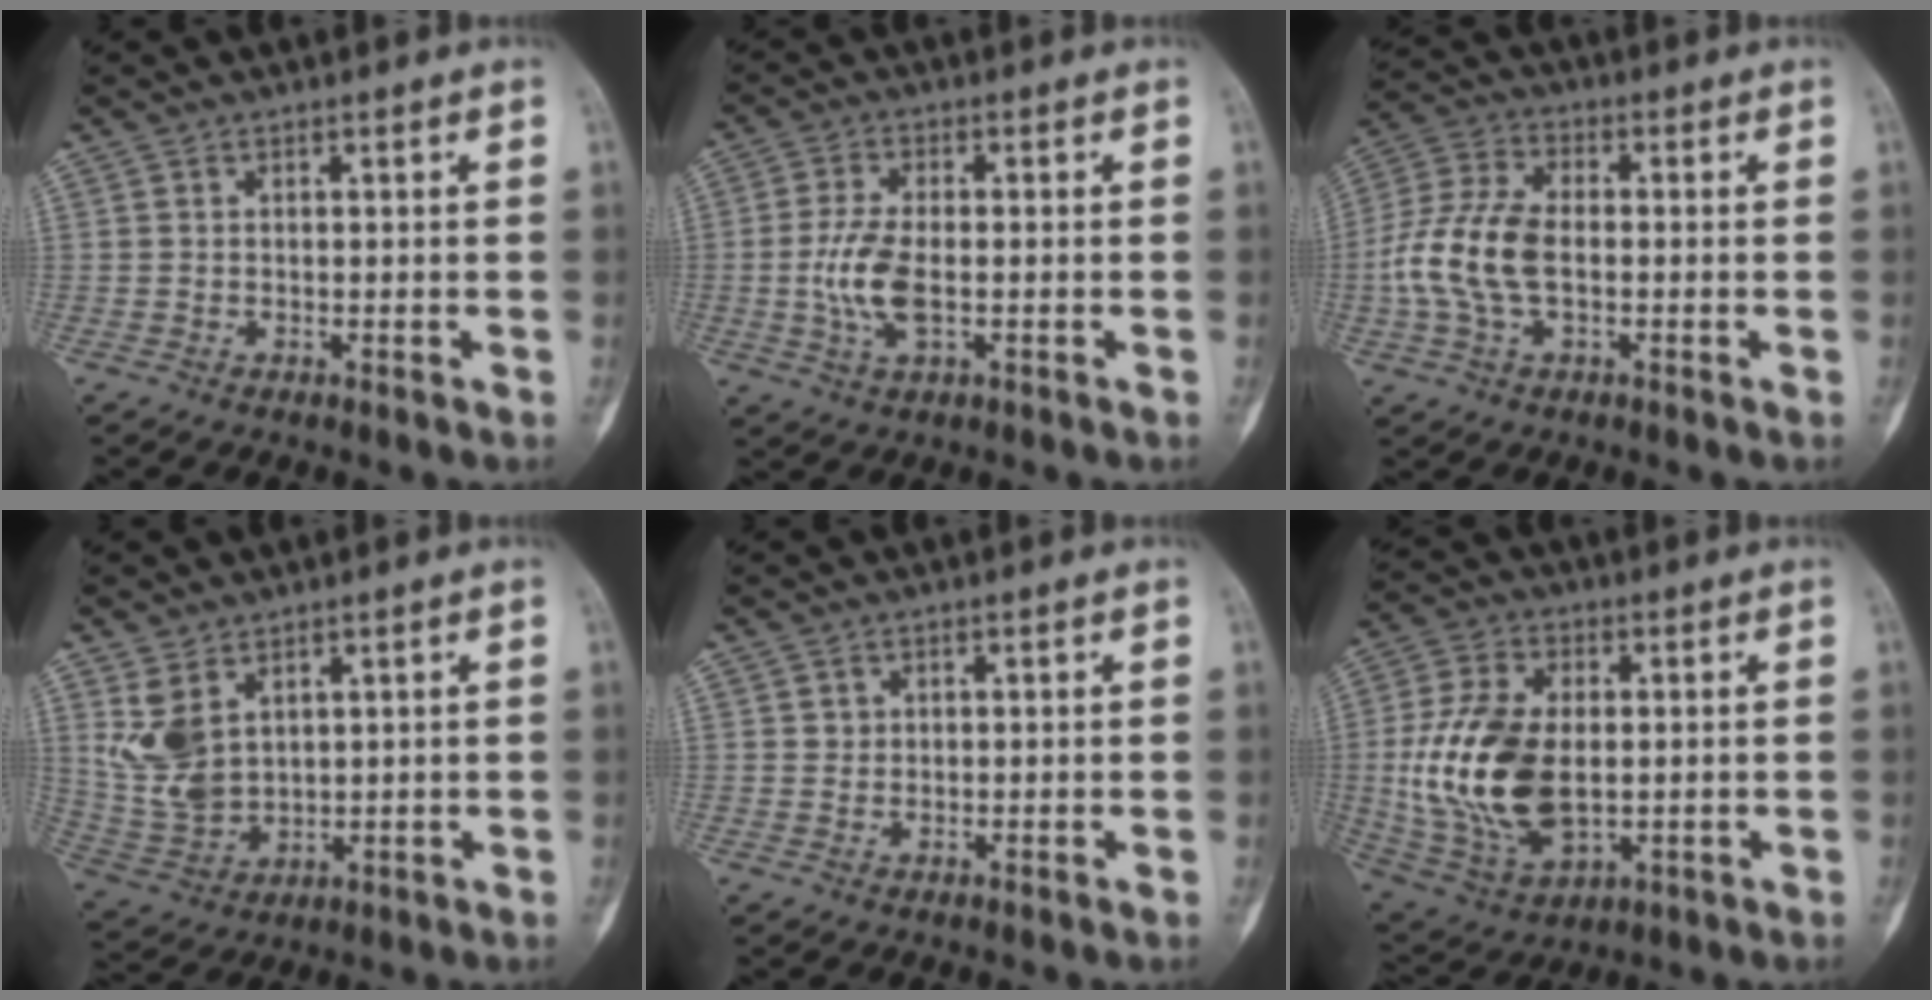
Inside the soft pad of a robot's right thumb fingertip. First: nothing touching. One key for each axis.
{"total": 7.6, "fx": -1.1, "fy": 3.7, "fz": 6.6, "tx": -0.146, "ty": 0.002, "tz": -0.020}
{"total": 11.8, "fx": -1.4, "fy": 6.7, "fz": 9.5, "tx": -0.212, "ty": 0.022, "tz": -0.031}
{"total": 8.6, "fx": 3.6, "fy": 5.5, "fz": 5.4, "tx": -0.106, "ty": -0.015, "tz": 0.094}
{"total": 1.1, "fx": 0.4, "fy": 1.0, "fz": 0.2, "tx": 0.008, "ty": 0.001, "tz": 0.005}
{"total": 18.6, "fx": -0.4, "fy": 11.3, "fz": 14.8, "tx": -0.291, "ty": -0.007, "tz": 0.007}